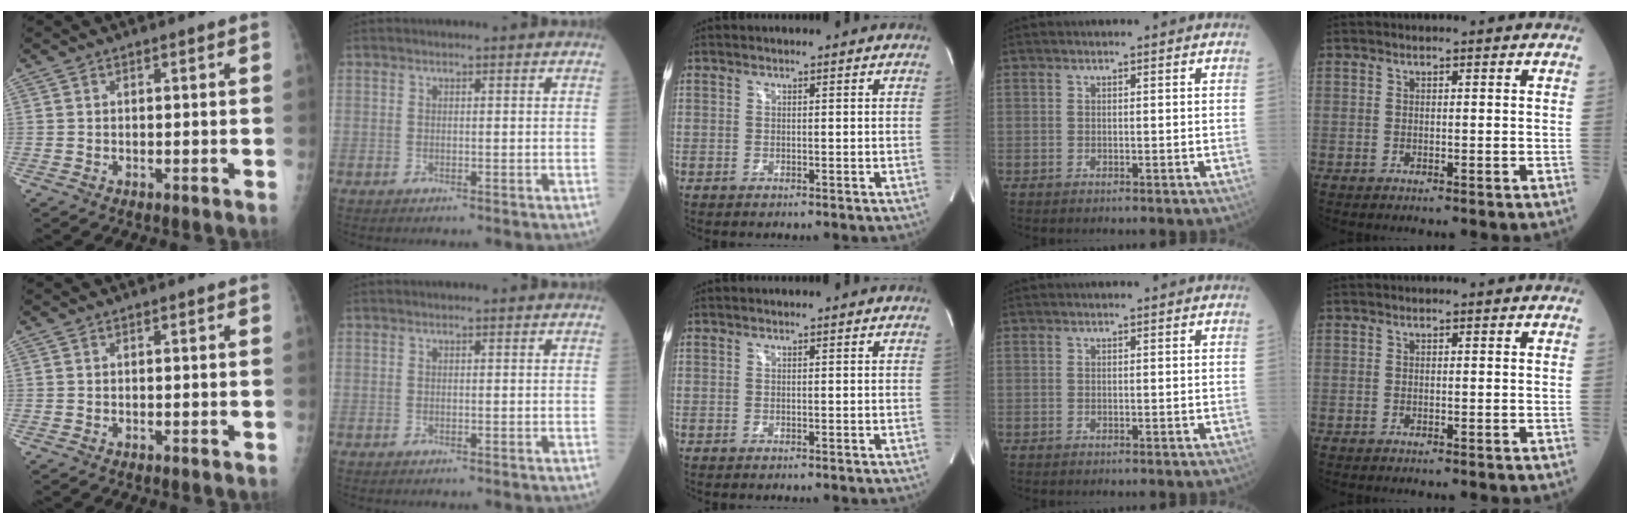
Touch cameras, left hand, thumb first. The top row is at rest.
{}